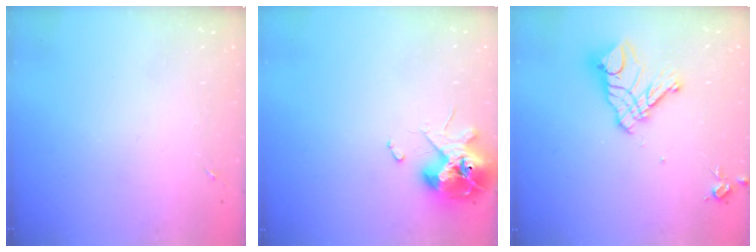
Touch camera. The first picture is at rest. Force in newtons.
{"total": 13.0, "press": 12.8, "slide": 1.8}
{"total": 14.6, "press": 14.6, "slide": 1.5}